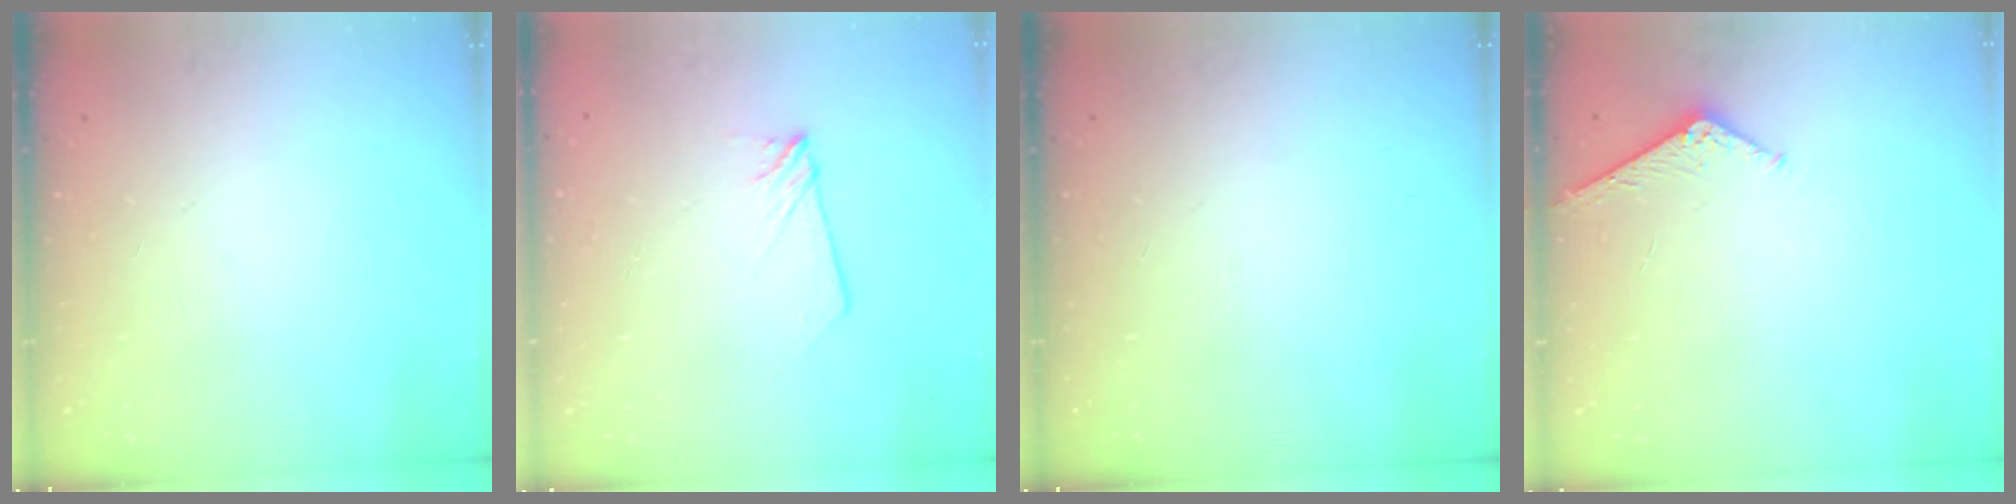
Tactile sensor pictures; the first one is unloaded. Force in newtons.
{"total": 4.6, "press": 4.6, "slide": 0.5}
{"total": 0.0}
{"total": 4.5, "press": 4.5, "slide": 0.5}